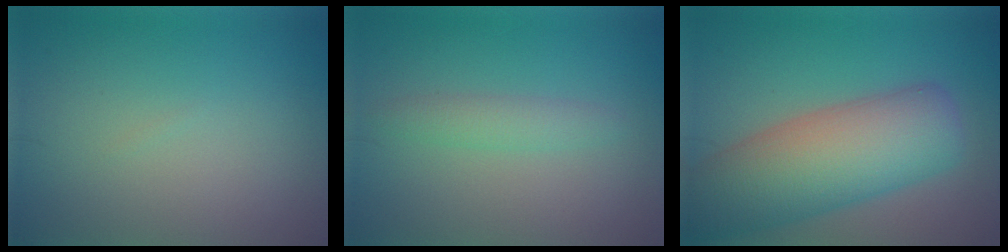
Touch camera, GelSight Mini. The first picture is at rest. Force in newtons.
{"total": 1.8, "press": 1.8, "slide": 0.2}
{"total": 10.6, "press": 10.6, "slide": 0.6}